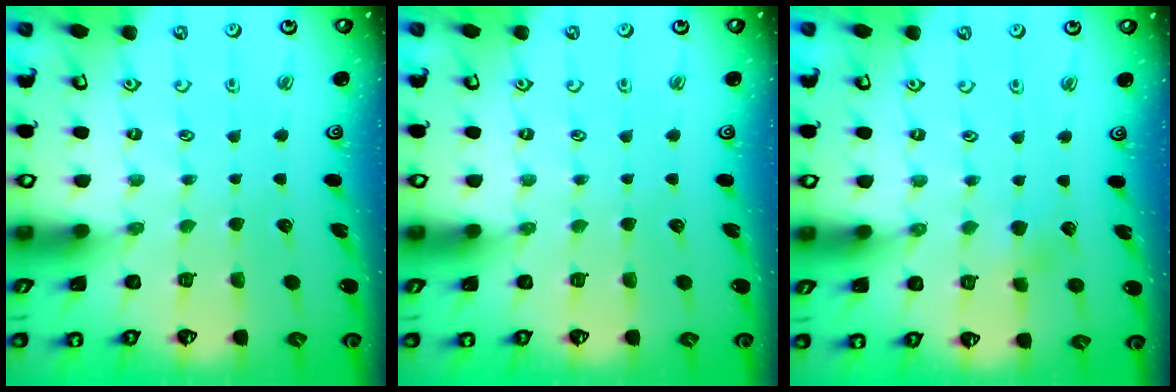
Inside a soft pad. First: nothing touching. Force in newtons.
{"total": 0.0}
{"total": 2.9, "press": 2.8, "slide": 0.9}